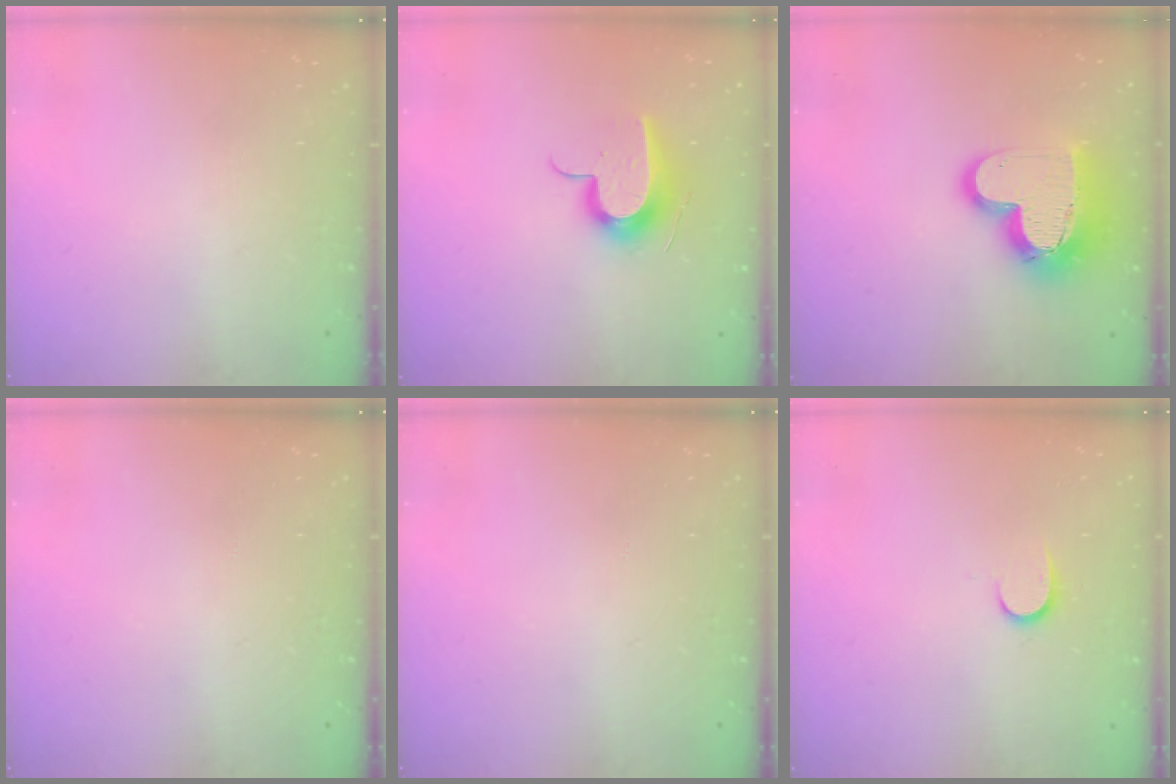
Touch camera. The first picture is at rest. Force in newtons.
{"total": 11.7, "press": 11.6, "slide": 0.6}
{"total": 17.4, "press": 17.4, "slide": 1.3}
{"total": 0.0}
{"total": 0.0}
{"total": 6.4, "press": 6.4, "slide": 0.6}